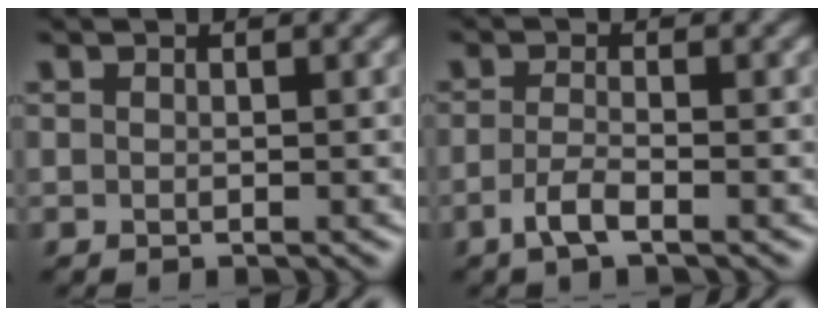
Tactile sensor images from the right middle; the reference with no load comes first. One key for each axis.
{"total": 2.1, "fx": -1.1, "fy": 0.5, "fz": 1.7, "tx": -0.037, "ty": 0.001, "tz": -0.028}